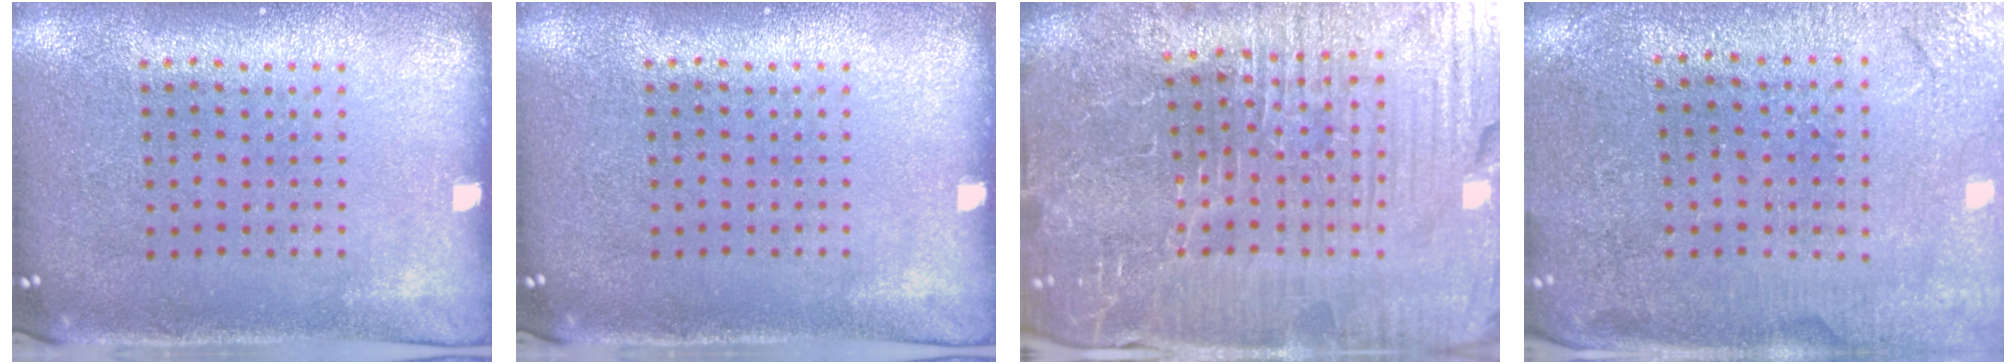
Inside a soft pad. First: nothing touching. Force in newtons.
{"total": 0.0}
{"total": 5.9, "press": 5.6, "slide": 1.9}
{"total": 0.7, "press": 0.7, "slide": 0.1}